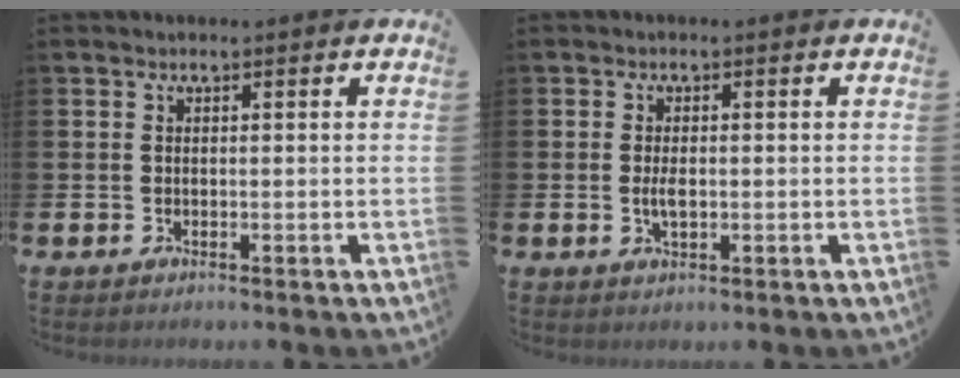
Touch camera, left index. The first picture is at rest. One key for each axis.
{"total": 2.2, "fx": -0.1, "fy": 1.0, "fz": 2.0, "tx": -0.033, "ty": -0.002, "tz": -0.003}